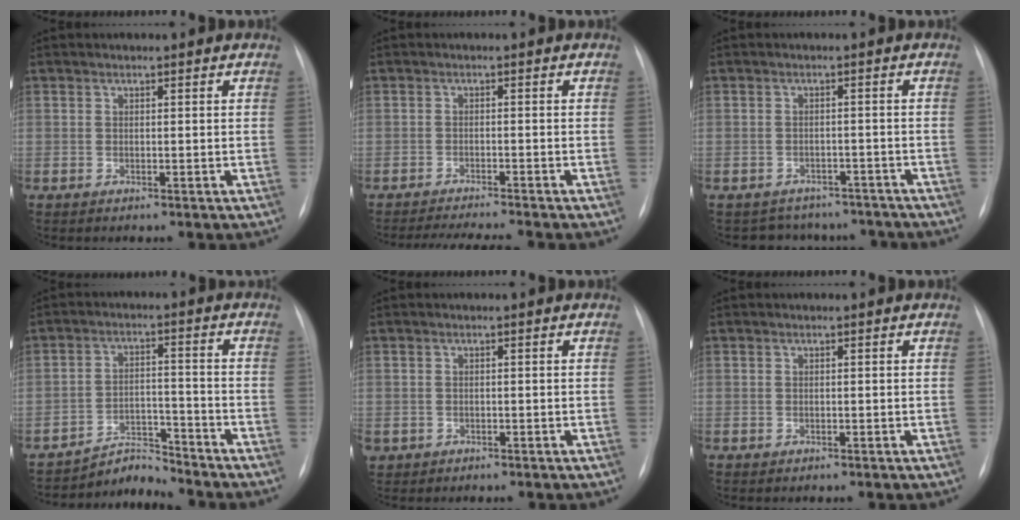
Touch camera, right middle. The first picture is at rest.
{"total": 6.6, "force": [-6.0, -0.7, 2.6], "torque": [-0.036, -0.012, -0.095]}
{"total": 8.2, "force": [-7.2, 3.8, 0.3], "torque": [0.001, 0.021, -0.080]}
{"total": 5.1, "force": [-5.0, 0.1, -1.2], "torque": [0.019, 0.014, -0.079]}
{"total": 1.4, "force": [-0.4, 1.3, 0.4], "torque": [-0.005, 0.004, 0.003]}
{"total": 0.0}